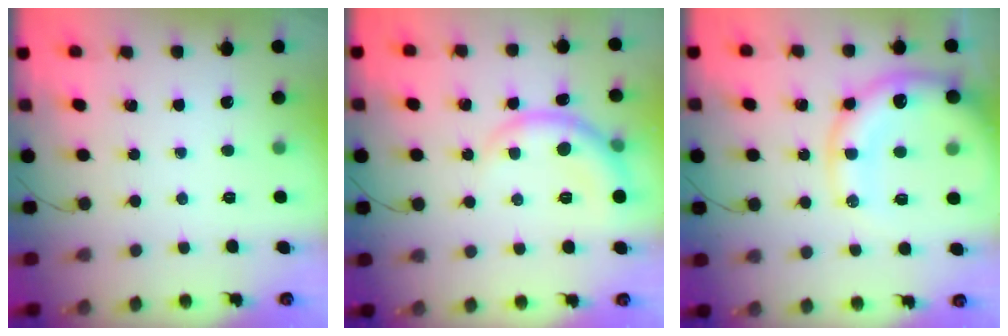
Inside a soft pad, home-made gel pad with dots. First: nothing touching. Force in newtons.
{"total": 7.4, "press": 7.3, "slide": 0.9}
{"total": 17.4, "press": 17.0, "slide": 3.9}